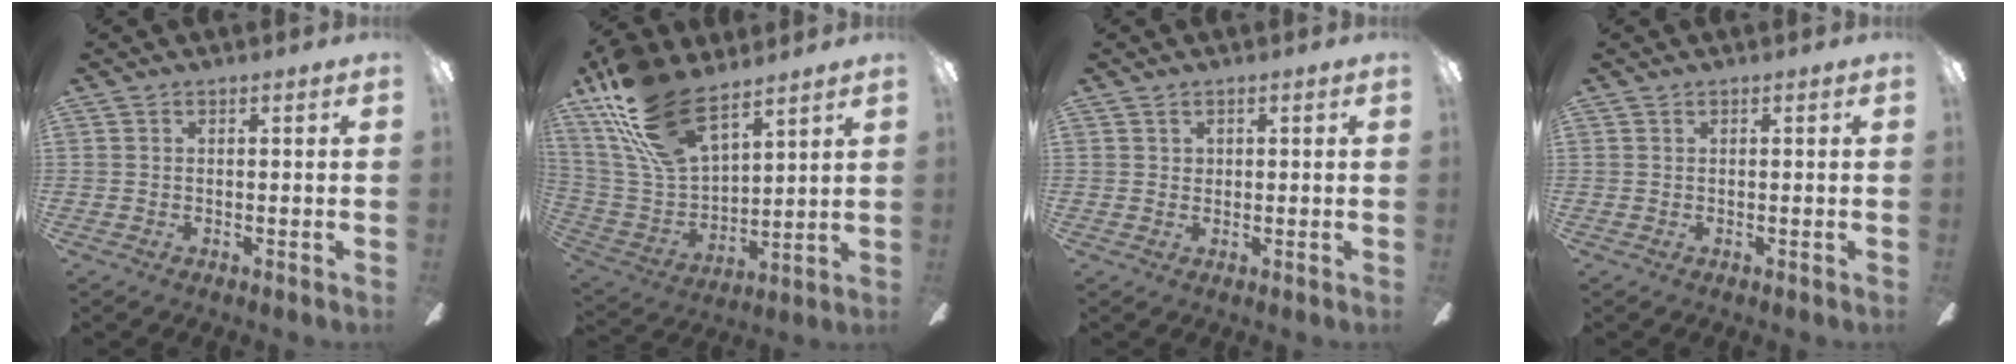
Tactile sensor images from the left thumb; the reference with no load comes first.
{"total": 20.9, "force": [14.7, 9.1, 11.7], "torque": [-0.266, -0.075, 0.268]}
{"total": 1.2, "force": [0.8, 0.8, 0.1], "torque": [-0.003, 0.002, 0.015]}
{"total": 0.0}